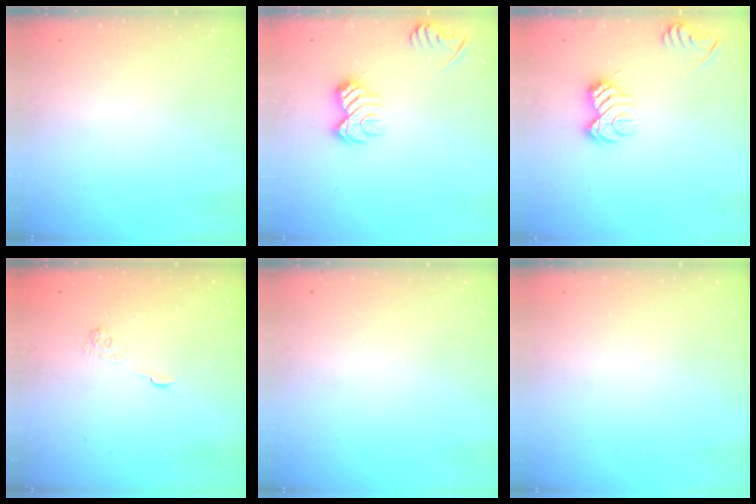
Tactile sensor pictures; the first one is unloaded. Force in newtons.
{"total": 9.9, "press": 9.9, "slide": 0.5}
{"total": 10.1, "press": 10.1, "slide": 0.4}
{"total": 2.8, "press": 2.3, "slide": 1.5}
{"total": 0.0}
{"total": 0.0}